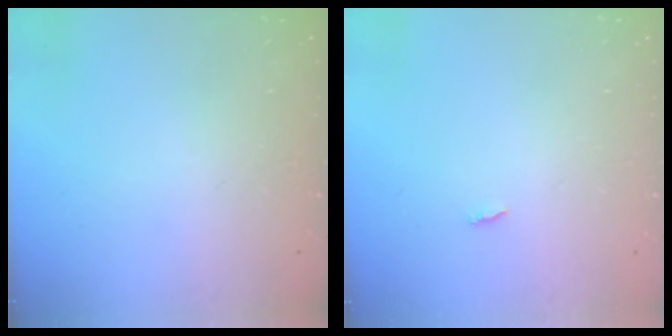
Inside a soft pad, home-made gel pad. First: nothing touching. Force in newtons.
{"total": 1.8, "press": 1.8, "slide": 0.2}